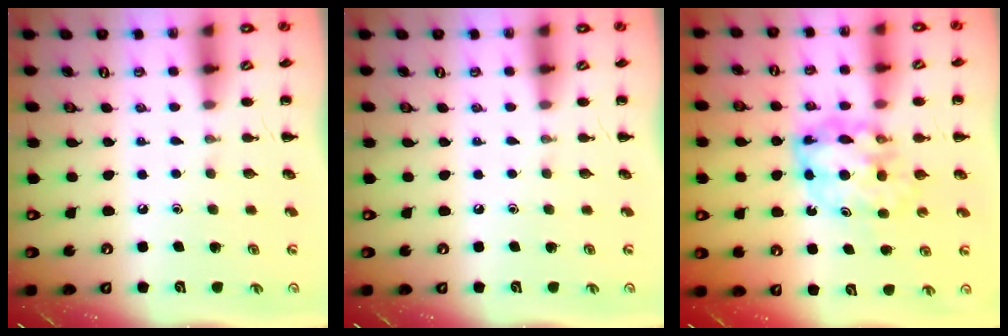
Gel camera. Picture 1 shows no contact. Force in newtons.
{"total": 0.0}
{"total": 8.2, "press": 8.0, "slide": 1.6}